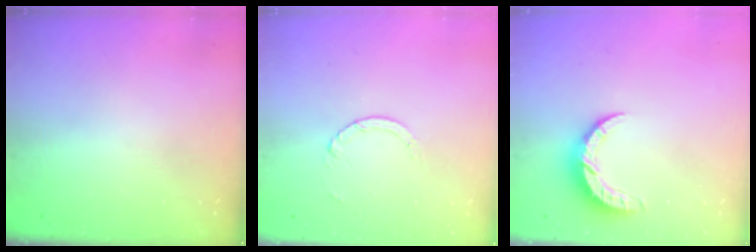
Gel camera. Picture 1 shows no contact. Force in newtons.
{"total": 2.5, "press": 2.4, "slide": 0.2}
{"total": 8.7, "press": 8.6, "slide": 0.9}